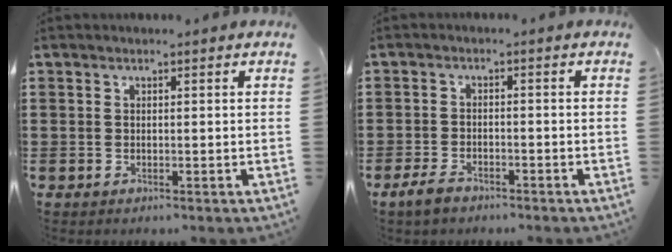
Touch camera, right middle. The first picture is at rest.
{"total": 2.8, "force": [-2.1, 1.2, 1.4], "torque": [-0.039, 0.001, -0.046]}